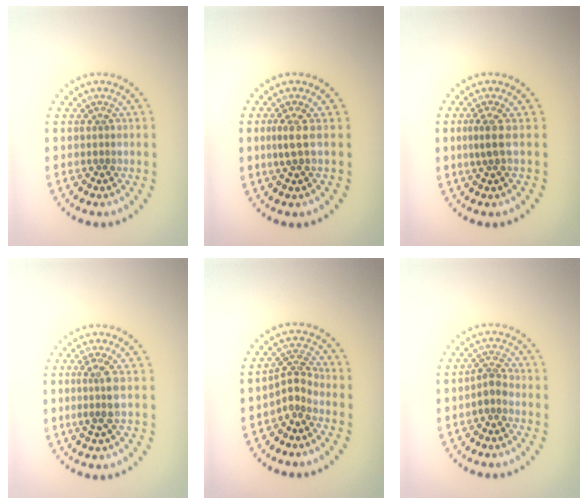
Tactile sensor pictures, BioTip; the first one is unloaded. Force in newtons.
{"total": 1.5, "press": 1.2, "slide": 0.9}
{"total": 1.9, "press": 1.4, "slide": 1.3}
{"total": 2.5, "press": 2.0, "slide": 1.5}
{"total": 2.3, "press": 1.6, "slide": 1.7}
{"total": 1.7, "press": 1.4, "slide": 1.1}